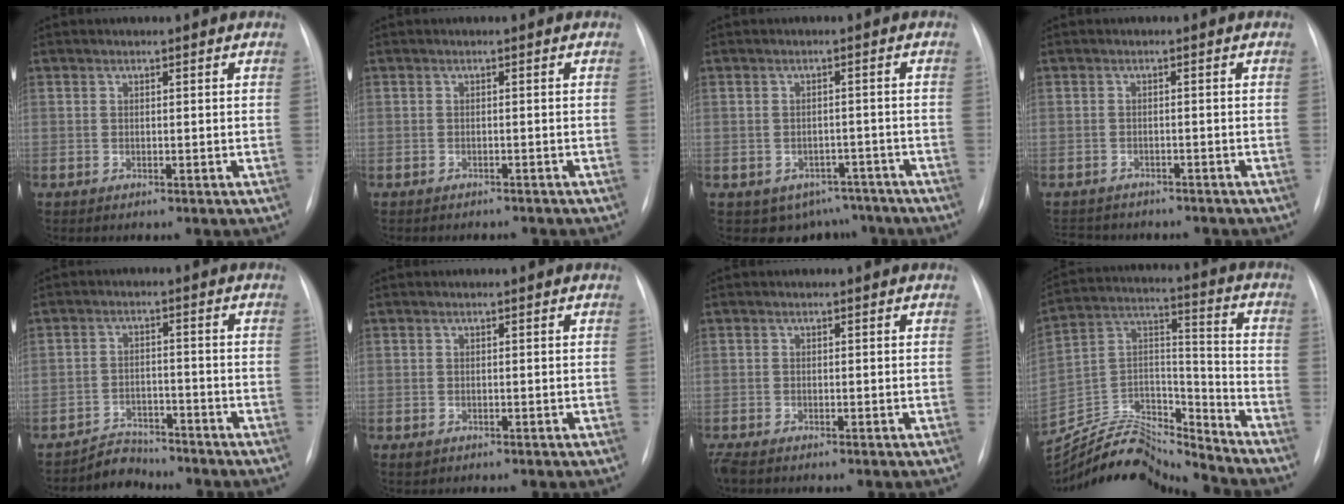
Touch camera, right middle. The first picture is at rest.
{"total": 3.9, "force": [-3.5, 1.3, 1.0], "torque": [-0.011, -0.002, -0.040]}
{"total": 6.7, "force": [-5.1, 4.3, 0.5], "torque": [0.015, 0.016, -0.060]}
{"total": 9.0, "force": [-7.8, 3.4, 2.8], "torque": [-0.057, 0.001, -0.098]}
{"total": 4.3, "force": [-4.0, 1.3, -0.8], "torque": [0.010, 0.000, -0.067]}
{"total": 0.7, "force": [-0.3, 0.5, 0.2], "torque": [-0.005, 0.002, -0.002]}
{"total": 1.8, "force": [-1.4, 0.5, 0.9], "torque": [-0.024, -0.007, -0.025]}
{"total": 17.3, "force": [-17.0, 1.5, 2.9], "torque": [-0.052, 0.049, -0.297]}